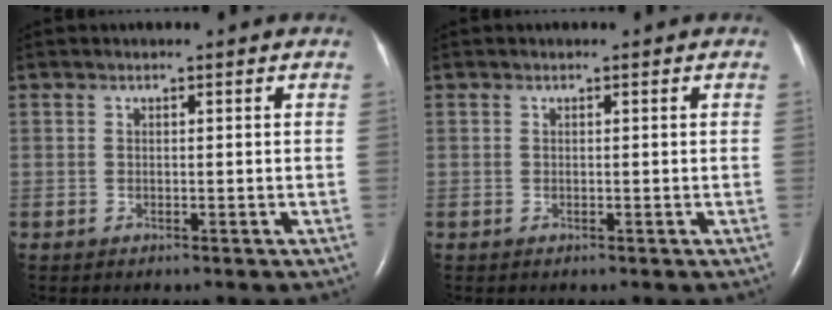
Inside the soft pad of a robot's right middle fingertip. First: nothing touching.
{"total": 0.0}